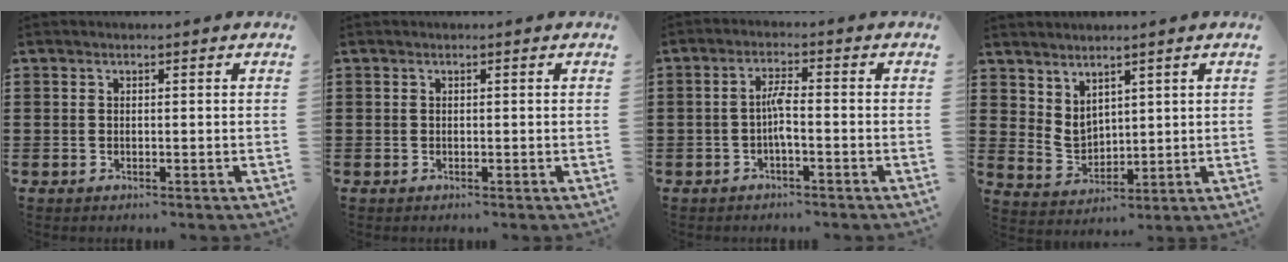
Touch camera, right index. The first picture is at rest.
{"total": 0.0}
{"total": 3.1, "force": [-0.9, 0.4, 2.9], "torque": [-0.064, 0.000, -0.021]}
{"total": 3.7, "force": [3.0, 1.9, 0.9], "torque": [-0.030, -0.009, 0.059]}